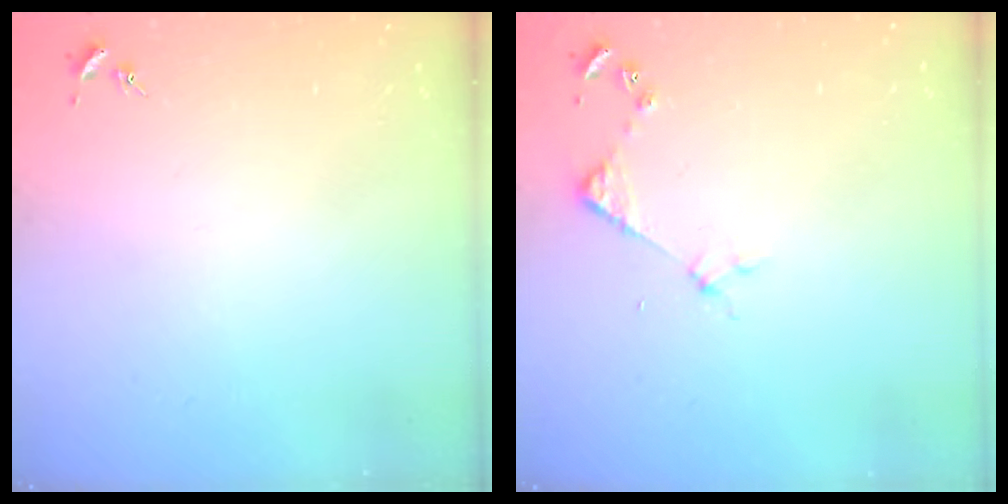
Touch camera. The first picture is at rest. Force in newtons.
{"total": 3.7, "press": 3.7, "slide": 0.2}